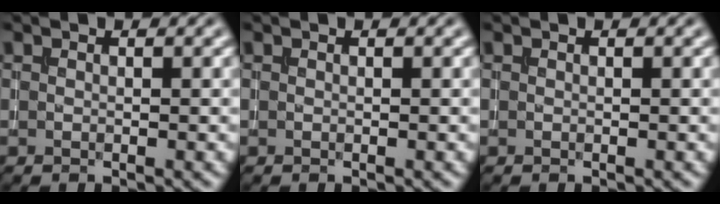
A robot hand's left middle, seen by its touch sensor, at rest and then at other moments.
{"total": 0.0}
{"total": 0.0}